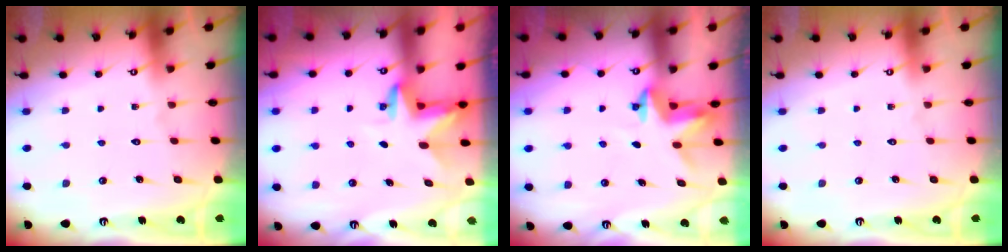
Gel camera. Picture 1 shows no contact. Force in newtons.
{"total": 3.3, "press": 3.3, "slide": 0.2}
{"total": 3.4, "press": 3.4, "slide": 0.2}
{"total": 0.0}